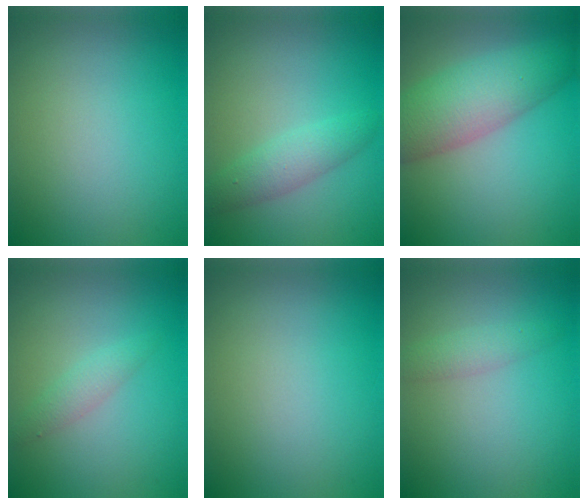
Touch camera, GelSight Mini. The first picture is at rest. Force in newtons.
{"total": 2.7, "press": 2.7, "slide": 0.2}
{"total": 7.2, "press": 7.2, "slide": 0.2}
{"total": 1.5, "press": 1.5, "slide": 0.0}
{"total": 0.0}
{"total": 1.6, "press": 1.6, "slide": 0.0}